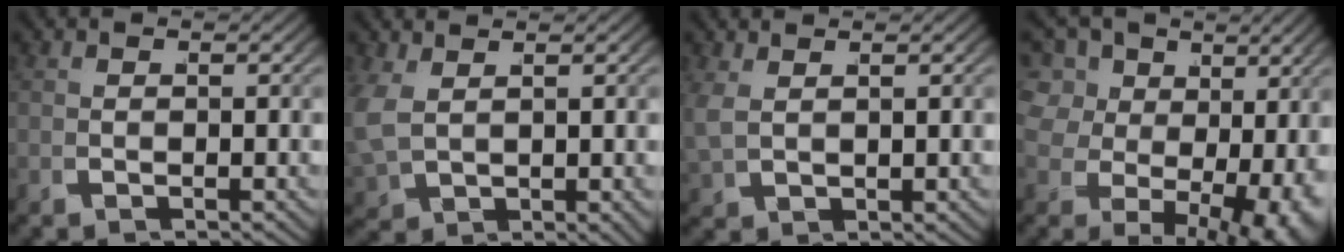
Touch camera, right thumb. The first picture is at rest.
{"total": 3.8, "force": [1.2, 2.7, 2.4], "torque": [-0.070, -0.020, 0.040]}
{"total": 2.3, "force": [1.5, 1.2, 1.2], "torque": [-0.032, 0.003, 0.035]}
{"total": 11.3, "force": [2.1, 8.2, 7.4], "torque": [-0.149, -0.040, 0.053]}